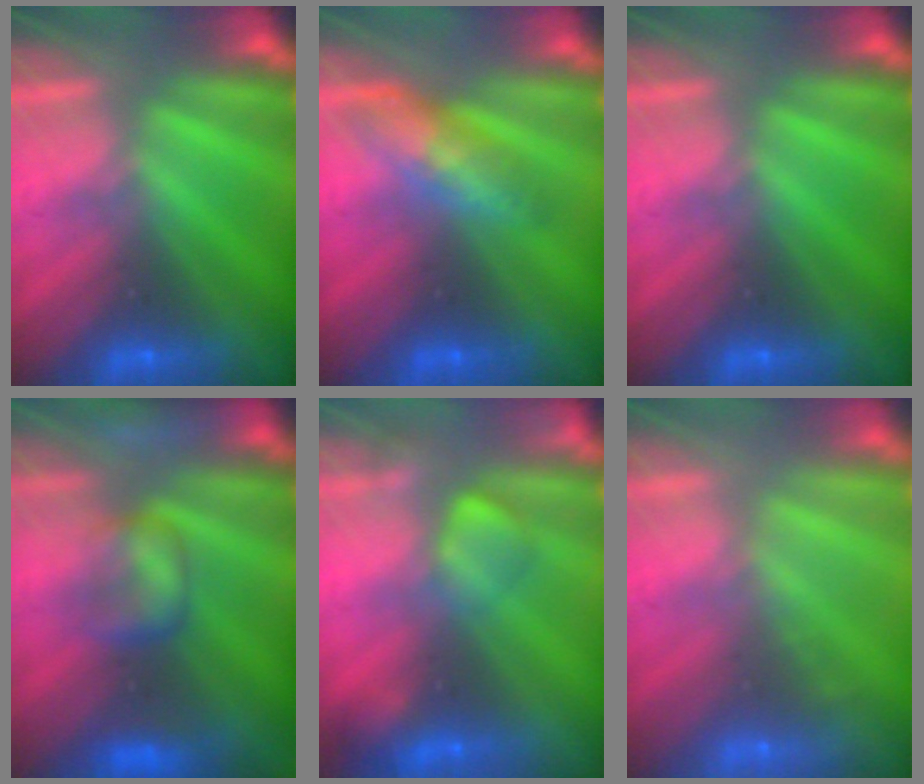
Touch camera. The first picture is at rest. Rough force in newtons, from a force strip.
{"total": 4.9}
{"total": 0.0}
{"total": 9.3}
{"total": 2.4}
{"total": 1.7}